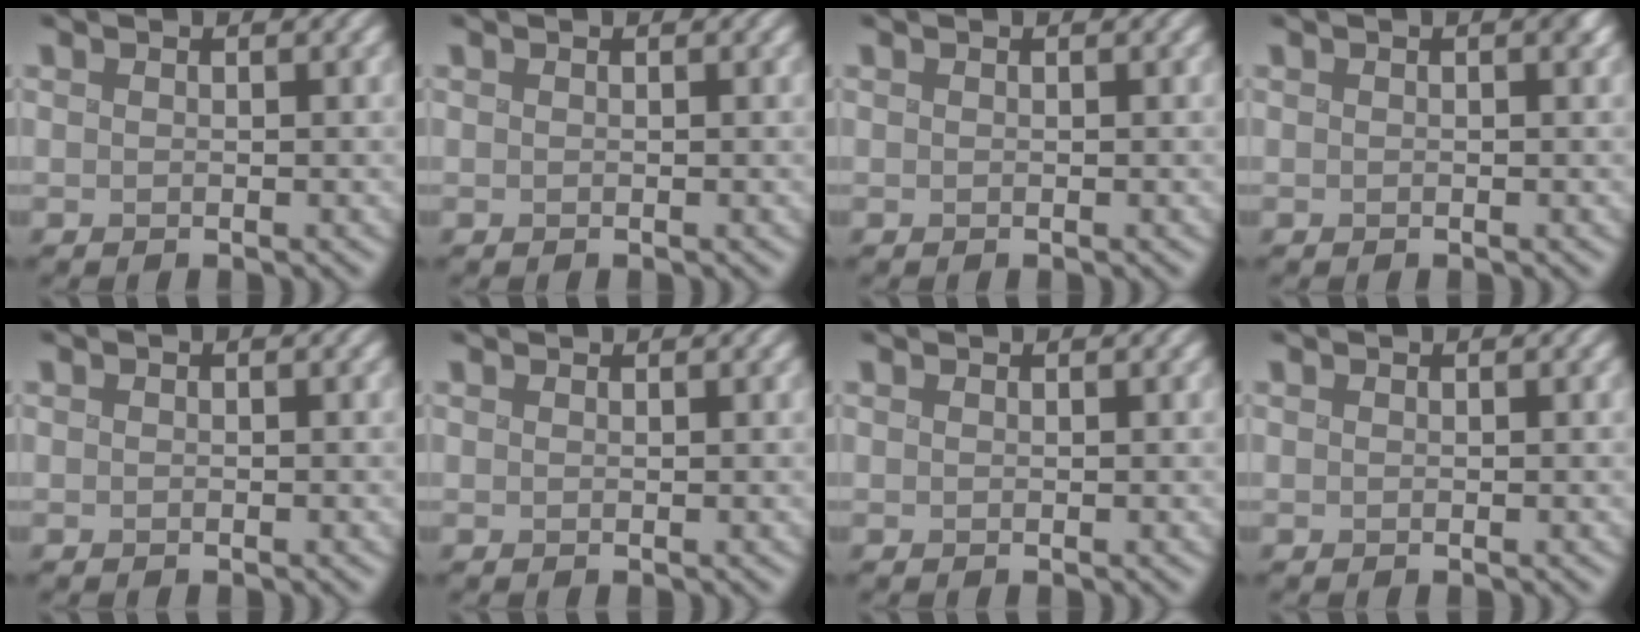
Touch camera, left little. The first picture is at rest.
{"total": 0.0}
{"total": 0.0}
{"total": 1.0, "force": [0.4, 0.5, 0.9], "torque": [-0.008, 0.001, 0.006]}
{"total": 0.0}
{"total": 0.7, "force": [0.7, 0.0, 0.1], "torque": [-0.003, 0.002, 0.009]}
{"total": 0.0}
{"total": 0.0}